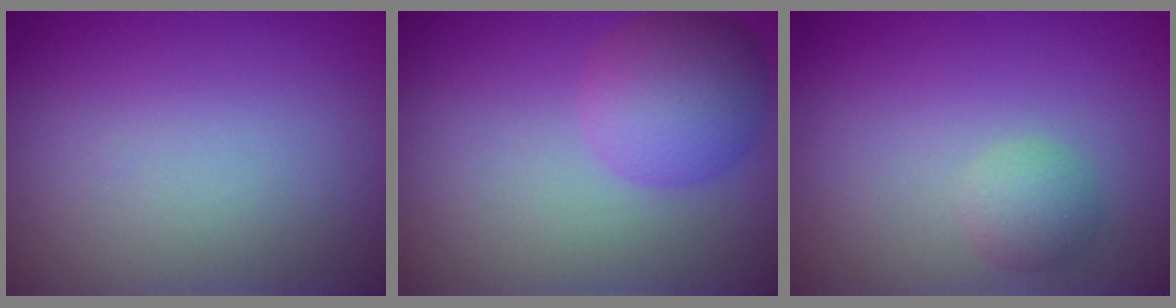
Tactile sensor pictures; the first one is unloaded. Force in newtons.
{"total": 4.8, "press": 4.8, "slide": 0.1}
{"total": 2.0, "press": 2.0, "slide": 0.0}